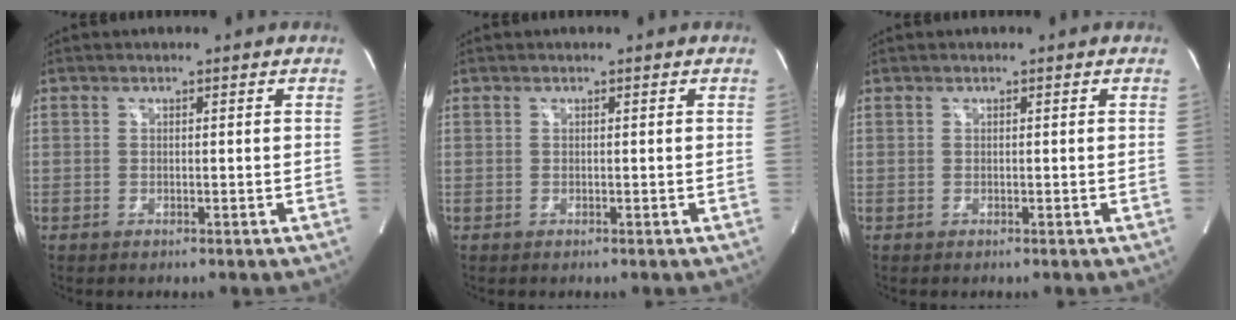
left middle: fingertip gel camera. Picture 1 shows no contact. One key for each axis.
{"total": 0.0}
{"total": 0.0}